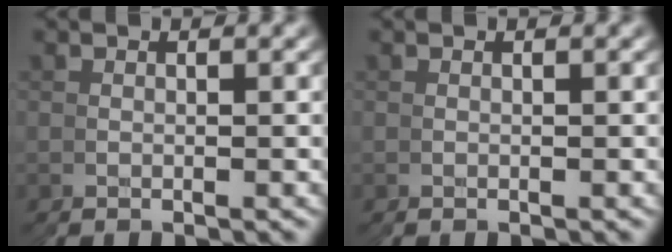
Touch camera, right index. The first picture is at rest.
{"total": 0.0}